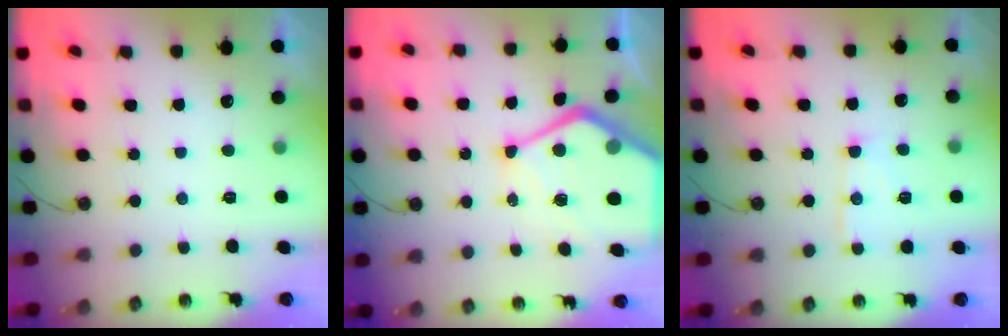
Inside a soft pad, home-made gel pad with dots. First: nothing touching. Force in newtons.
{"total": 20.5, "press": 20.4, "slide": 2.2}
{"total": 9.1, "press": 9.1, "slide": 0.7}